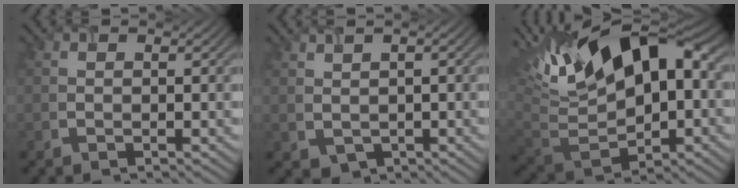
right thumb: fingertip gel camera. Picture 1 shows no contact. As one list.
[{"total": 2.0, "force": [0.6, 1.4, 1.3], "torque": [-0.030, -0.007, 0.019]}, {"total": 17.2, "force": [6.7, 8.3, 13.5], "torque": [-0.271, 0.023, 0.115]}]